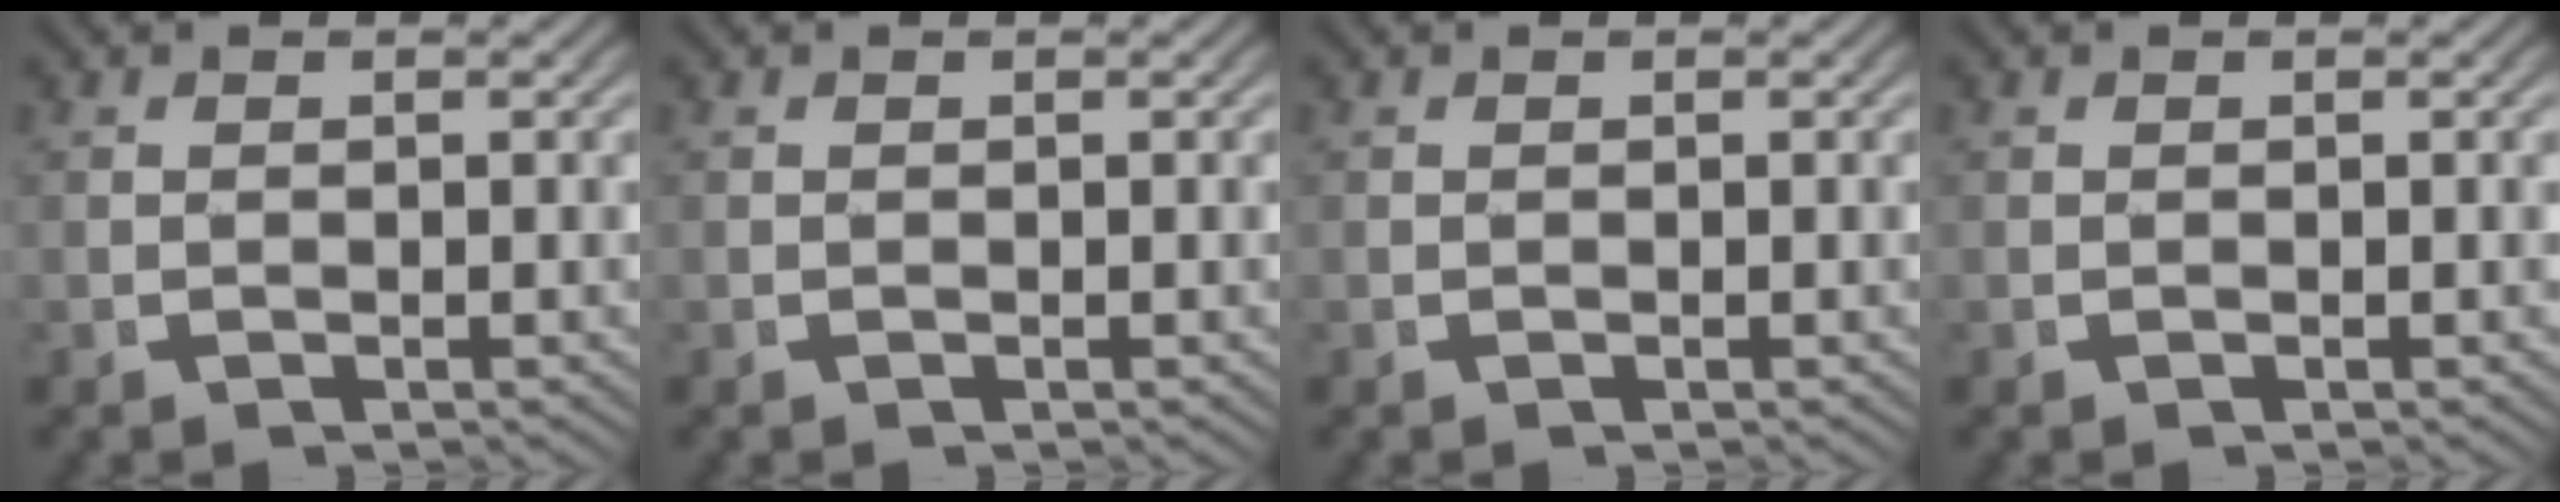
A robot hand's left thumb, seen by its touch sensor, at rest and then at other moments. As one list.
[{"total": 0.0}, {"total": 0.0}, {"total": 0.0}]